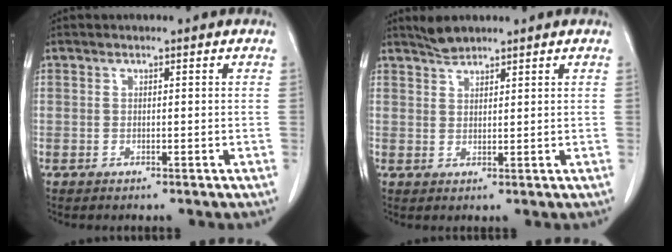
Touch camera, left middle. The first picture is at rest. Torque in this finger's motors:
{"motor_torque": [0.00, 0.00, -0.09, 0.01]}